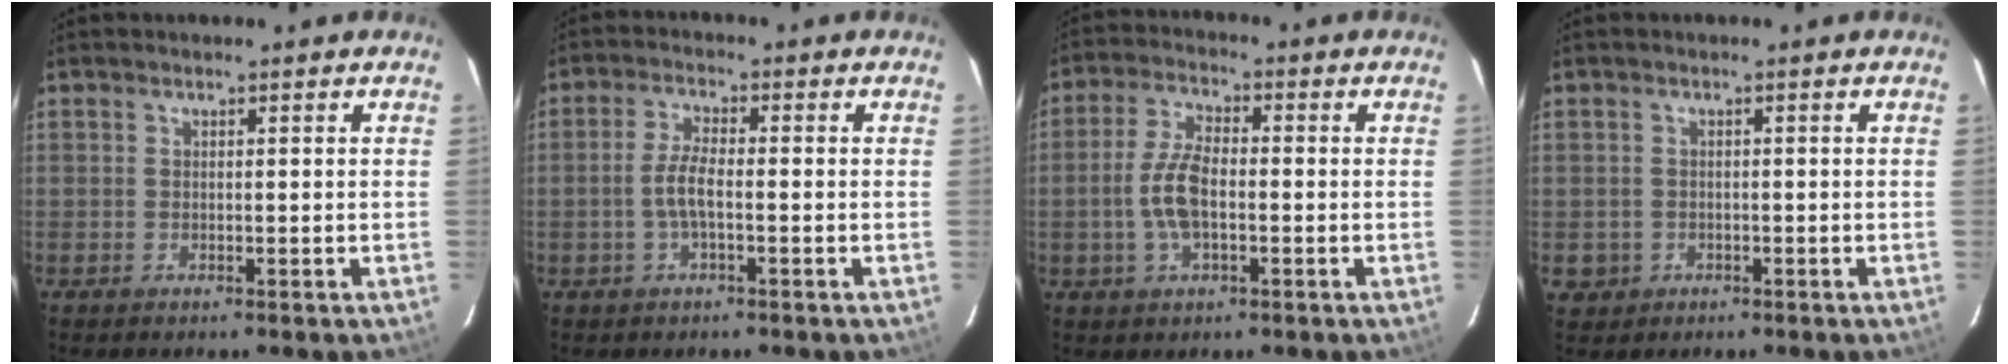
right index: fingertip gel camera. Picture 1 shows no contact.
{"total": 4.2, "force": [-1.2, 1.0, 4.0], "torque": [-0.084, 0.002, -0.022]}
{"total": 7.6, "force": [-1.5, 3.3, 6.7], "torque": [-0.142, 0.006, -0.027]}
{"total": 3.1, "force": [-0.7, 3.0, 0.6], "torque": [-0.018, 0.004, -0.002]}